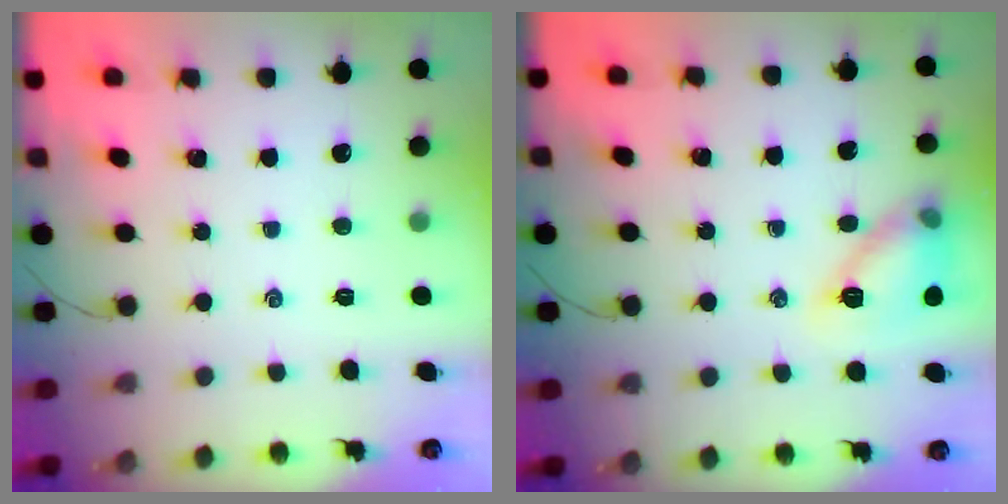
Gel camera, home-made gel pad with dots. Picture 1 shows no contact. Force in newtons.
{"total": 12.3, "press": 12.3, "slide": 0.5}